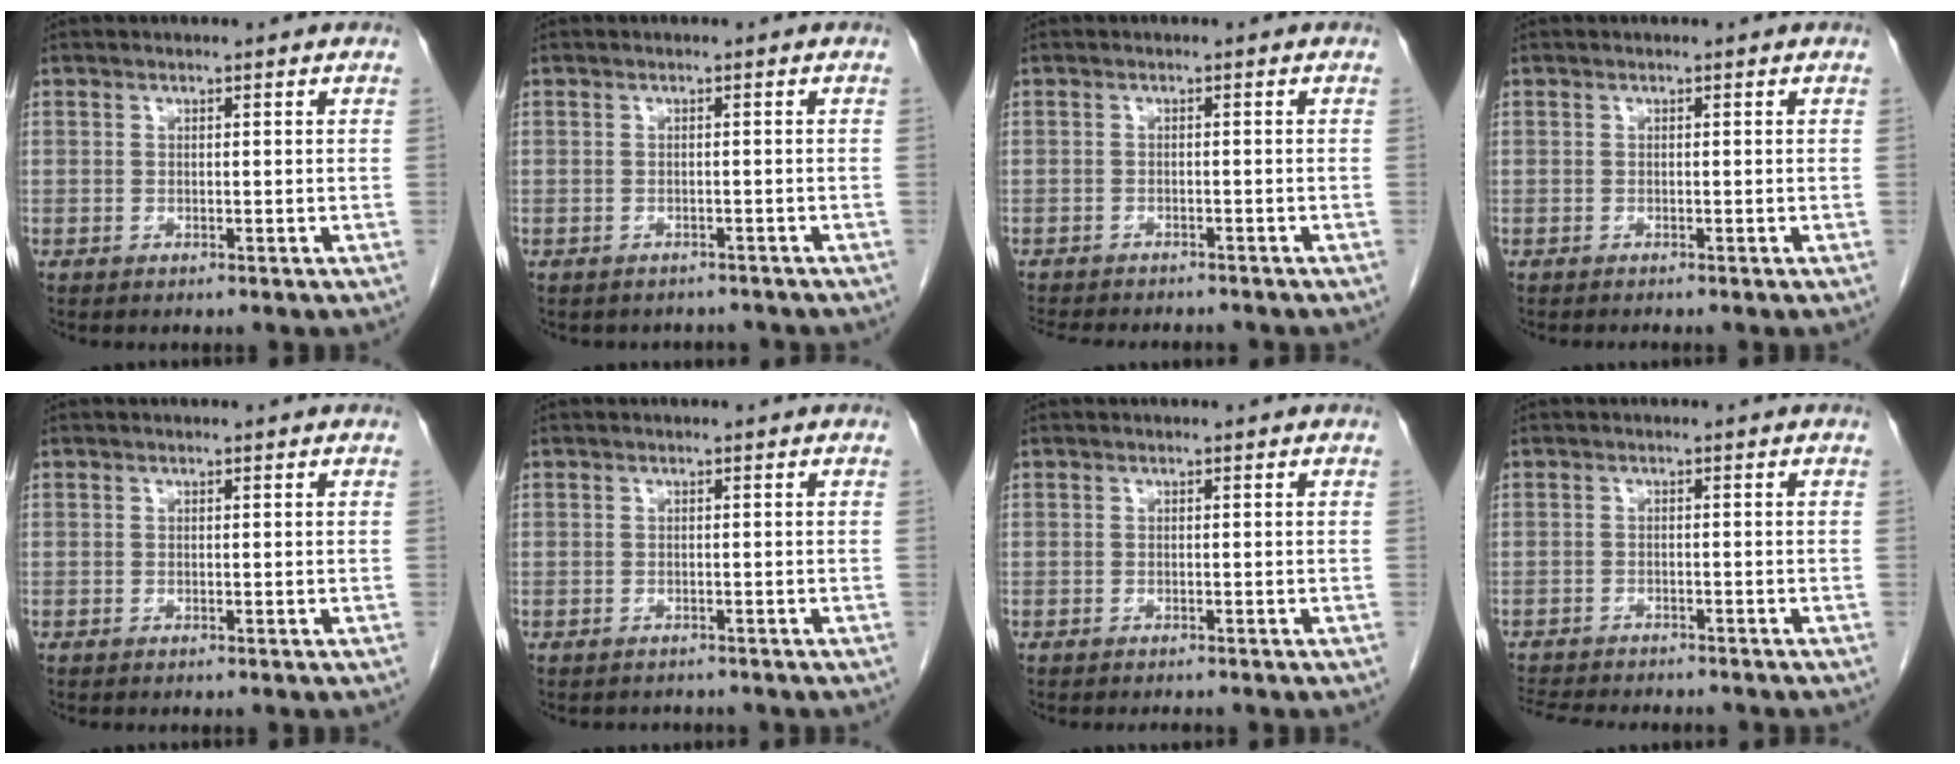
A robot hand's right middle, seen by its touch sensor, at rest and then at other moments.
{"total": 3.4, "force": [-3.0, 1.5, 0.2], "torque": [-0.004, 0.002, -0.036]}
{"total": 10.0, "force": [-9.0, 2.4, 3.7], "torque": [-0.065, -0.009, -0.116]}
{"total": 0.7, "force": [-0.7, -0.1, 0.2], "torque": [-0.006, 0.000, -0.011]}
{"total": 0.0}
{"total": 1.5, "force": [-1.4, 0.6, -0.2], "torque": [-0.002, -0.002, -0.022]}
{"total": 1.6, "force": [-1.5, 0.2, 0.6], "torque": [-0.012, -0.003, -0.017]}
{"total": 11.1, "force": [-10.0, 2.4, 4.2], "torque": [-0.080, -0.008, -0.136]}